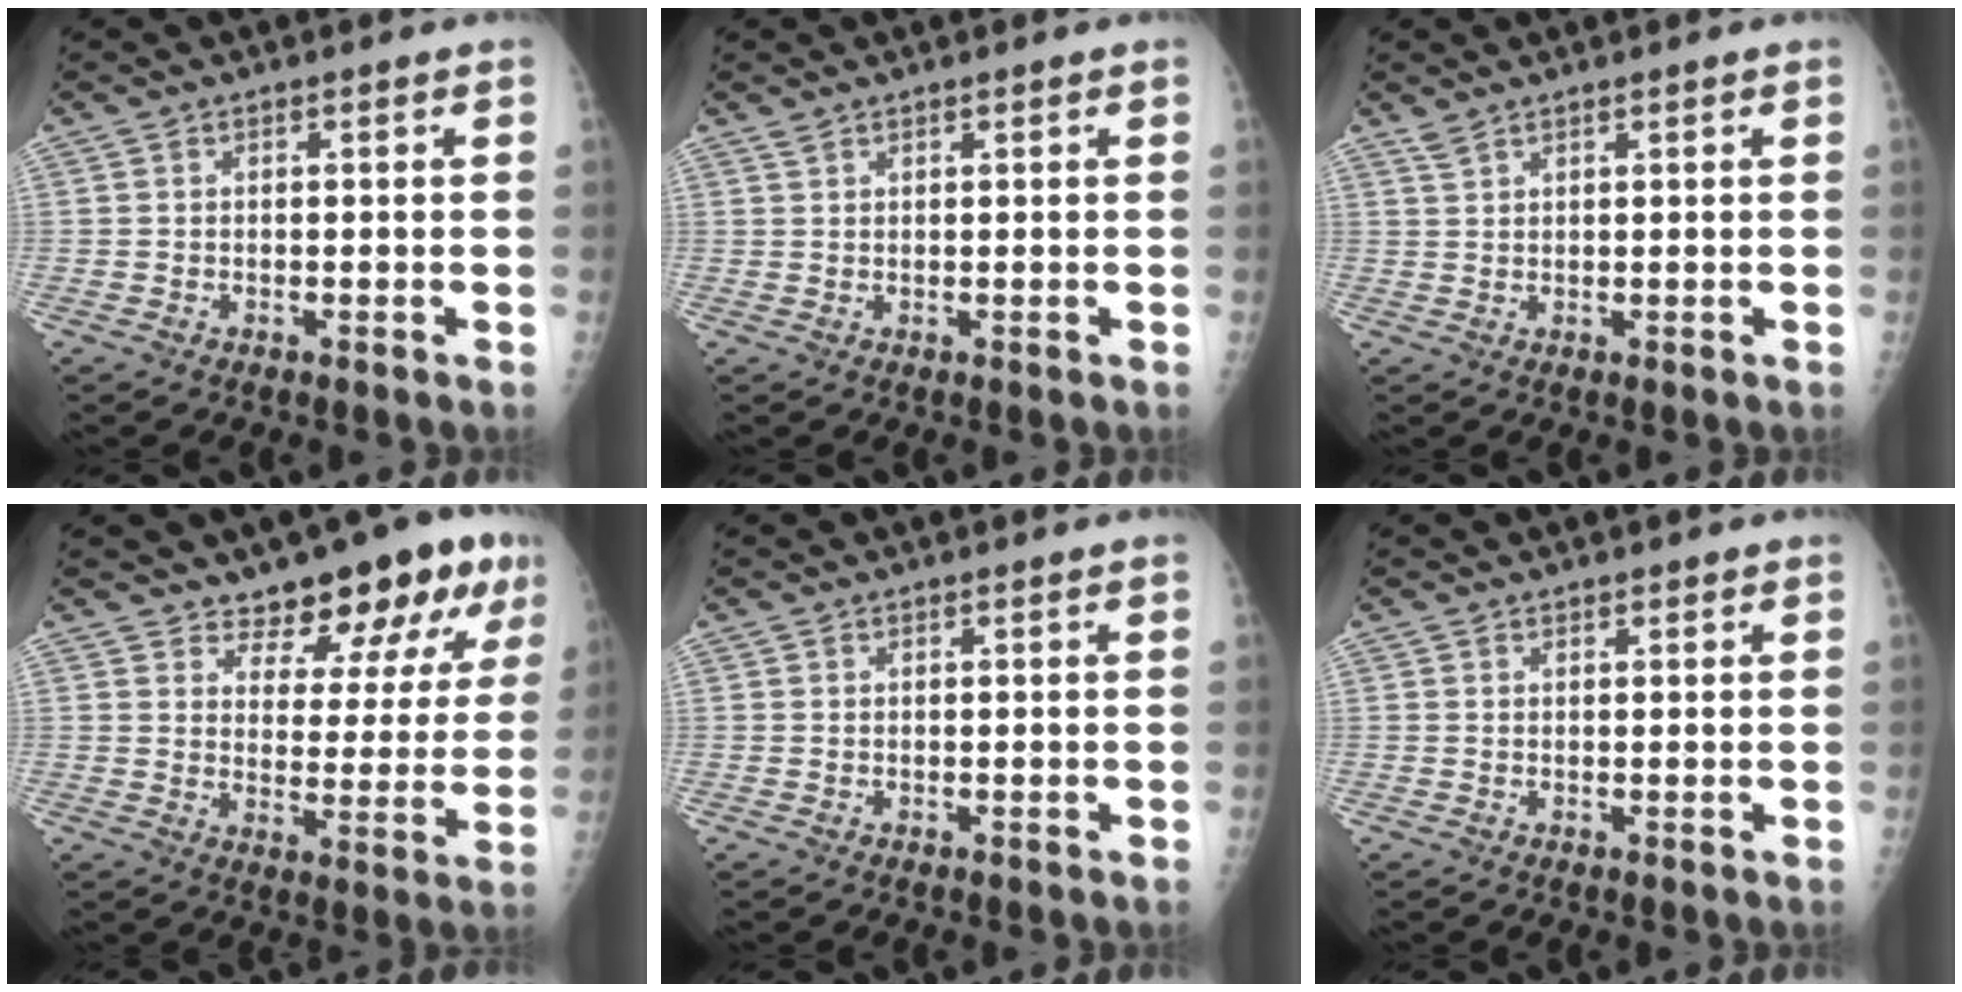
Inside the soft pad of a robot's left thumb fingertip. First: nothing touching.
{"total": 0.8, "force": [0.7, 0.2, 0.4], "torque": [-0.004, 0.002, 0.016]}
{"total": 1.6, "force": [1.4, 0.3, 0.8], "torque": [-0.014, 0.002, 0.032]}
{"total": 12.9, "force": [9.1, 5.2, 7.6], "torque": [-0.059, -0.057, 0.123]}
{"total": 0.0}
{"total": 0.6, "force": [0.5, 0.3, 0.2], "torque": [0.000, -0.003, 0.005]}